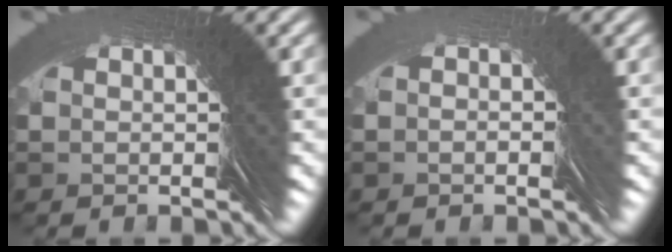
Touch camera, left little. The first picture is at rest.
{"total": 1.5, "force": [0.1, 1.4, -0.4], "torque": [0.001, 0.005, -0.006]}